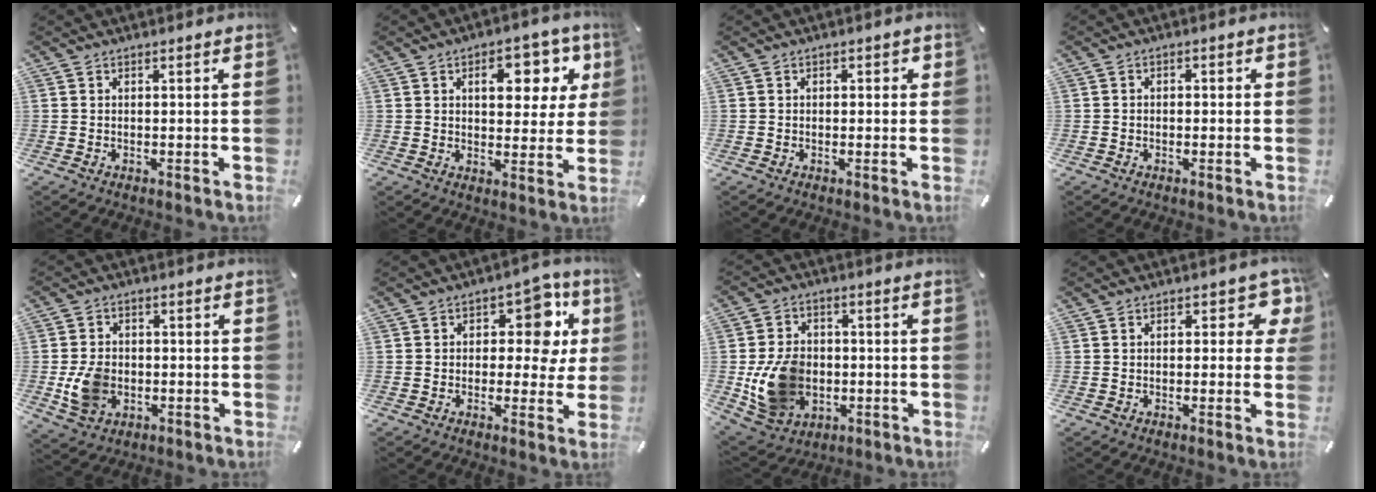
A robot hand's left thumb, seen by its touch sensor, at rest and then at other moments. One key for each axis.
{"total": 12.6, "fx": 4.6, "fy": 7.5, "fz": 9.0, "tx": -0.102, "ty": -0.012, "tz": 0.069}
{"total": 1.1, "fx": -0.1, "fy": 0.9, "fz": 0.6, "tx": -0.011, "ty": 0.006, "tz": -0.004}
{"total": 1.4, "fx": -0.8, "fy": 1.0, "fz": 0.6, "tx": -0.011, "ty": 0.007, "tz": -0.018}
{"total": 8.8, "fx": -1.6, "fy": 7.1, "fz": 5.0, "tx": -0.110, "ty": 0.002, "tz": -0.031}
{"total": 11.8, "fx": 3.6, "fy": 7.3, "fz": 8.5, "tx": -0.099, "ty": -0.021, "tz": 0.058}
{"total": 13.8, "fx": -2.1, "fy": 10.9, "fz": 8.1, "tx": -0.160, "ty": 0.012, "tz": -0.033}
{"total": 6.4, "fx": 1.9, "fy": 3.6, "fz": 4.9, "tx": -0.050, "ty": -0.003, "tz": 0.025}